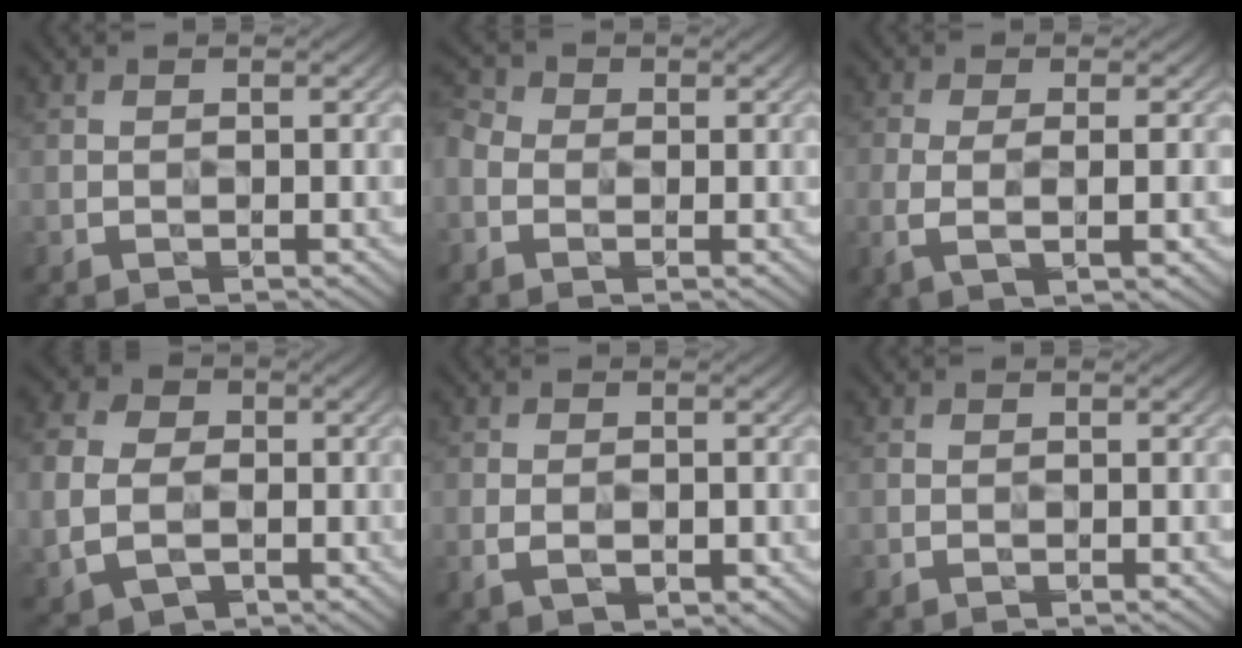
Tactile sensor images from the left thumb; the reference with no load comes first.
{"total": 3.5, "force": [-0.8, 2.9, 1.7], "torque": [-0.055, 0.004, -0.025]}
{"total": 4.1, "force": [-0.7, 1.0, 3.9], "torque": [-0.086, -0.004, -0.016]}
{"total": 8.3, "force": [-0.7, 7.2, 4.1], "torque": [-0.133, -0.004, -0.026]}
{"total": 3.0, "force": [-0.8, 1.7, 2.3], "torque": [-0.044, -0.006, -0.011]}
{"total": 0.0}